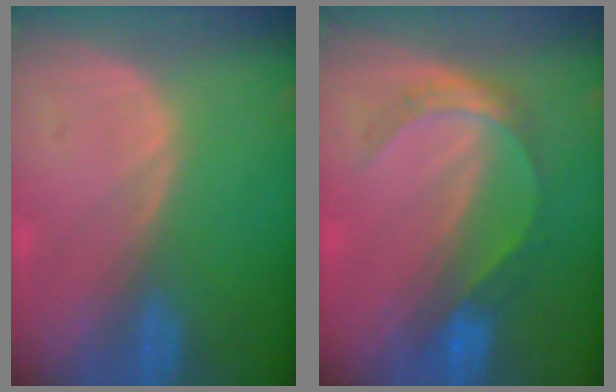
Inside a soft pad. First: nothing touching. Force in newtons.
{"total": 5.3, "press": 5.0, "slide": 1.6}